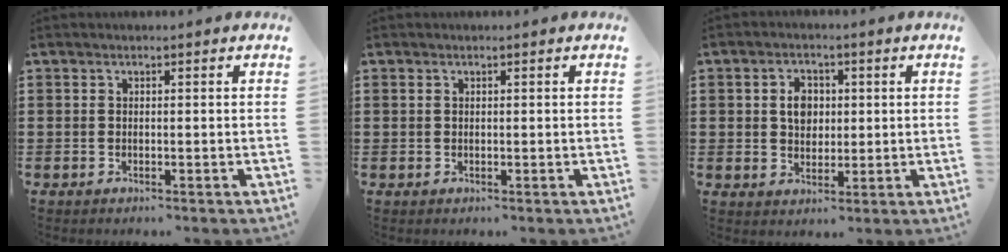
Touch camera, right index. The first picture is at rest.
{"total": 0.0}
{"total": 4.3, "force": [0.6, 3.2, 2.7], "torque": [-0.054, 0.011, 0.005]}